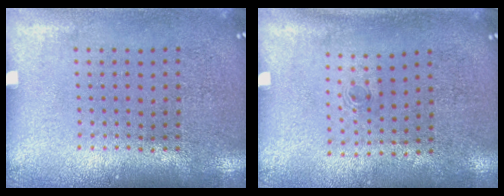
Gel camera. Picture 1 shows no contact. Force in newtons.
{"total": 0.6, "press": 0.3, "slide": 0.5}